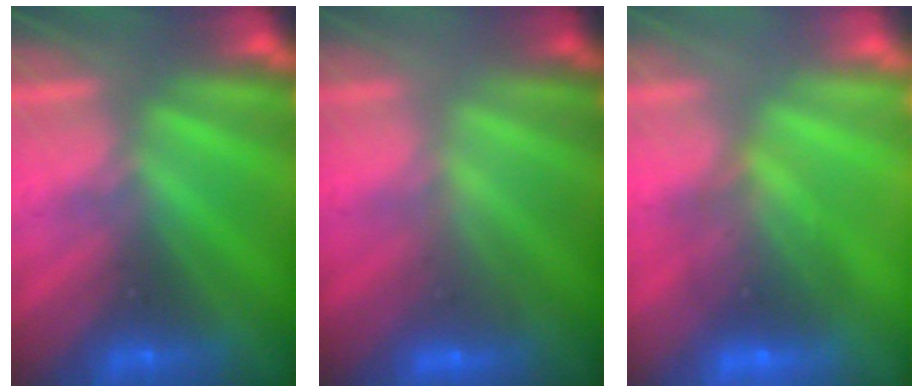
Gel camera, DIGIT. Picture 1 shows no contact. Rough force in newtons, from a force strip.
{"total": 2.2}
{"total": 5.7}